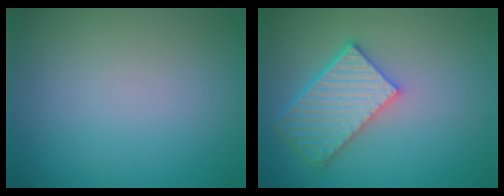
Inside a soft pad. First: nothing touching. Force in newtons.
{"total": 5.4, "press": 4.7, "slide": 2.6}